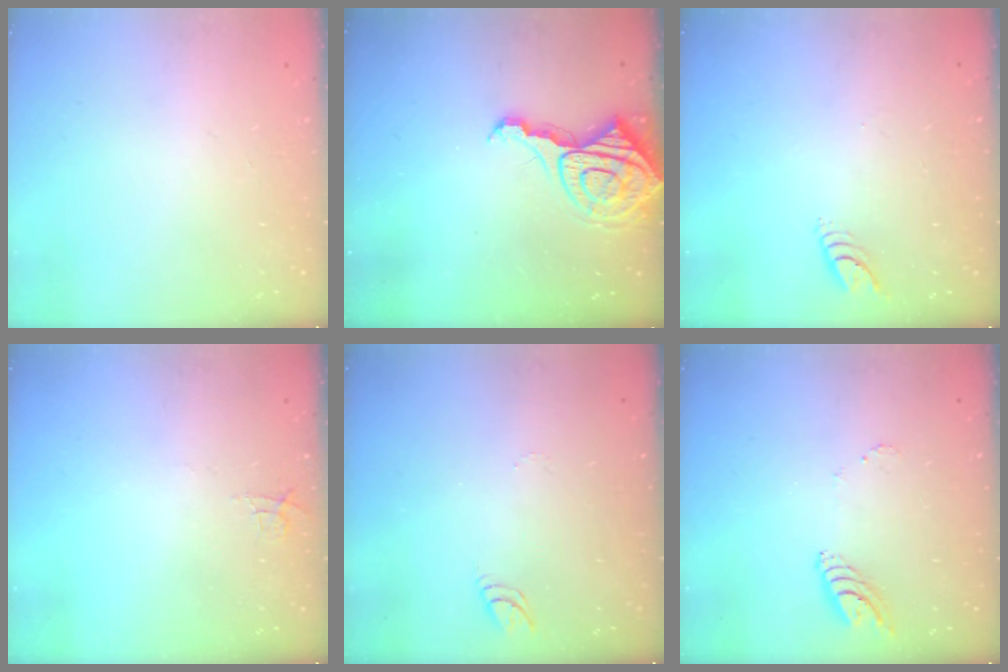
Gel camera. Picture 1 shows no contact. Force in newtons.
{"total": 10.8, "press": 10.8, "slide": 1.0}
{"total": 4.7, "press": 4.6, "slide": 0.4}
{"total": 2.9, "press": 2.9, "slide": 0.3}
{"total": 4.1, "press": 4.1, "slide": 0.4}
{"total": 7.7, "press": 7.7, "slide": 0.7}